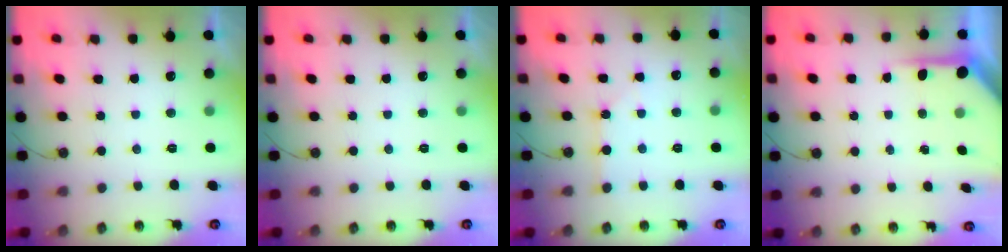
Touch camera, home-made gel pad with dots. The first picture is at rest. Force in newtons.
{"total": 0.0}
{"total": 0.7, "press": 0.7, "slide": 0.1}
{"total": 6.1, "press": 6.1, "slide": 0.4}